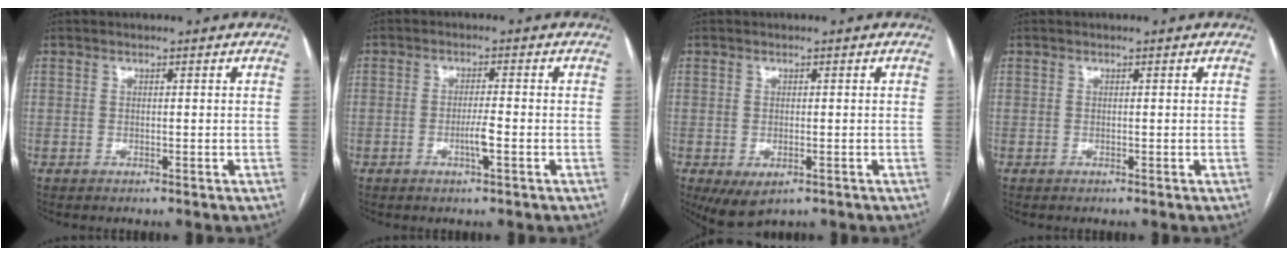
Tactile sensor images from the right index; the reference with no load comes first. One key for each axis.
{"total": 2.8, "fx": -1.0, "fy": 0.1, "fz": 2.7, "tx": -0.047, "ty": -0.001, "tz": -0.018}
{"total": 4.3, "fx": -1.8, "fy": 2.2, "fz": 3.2, "tx": -0.059, "ty": -0.011, "tz": -0.018}
{"total": 0.0}